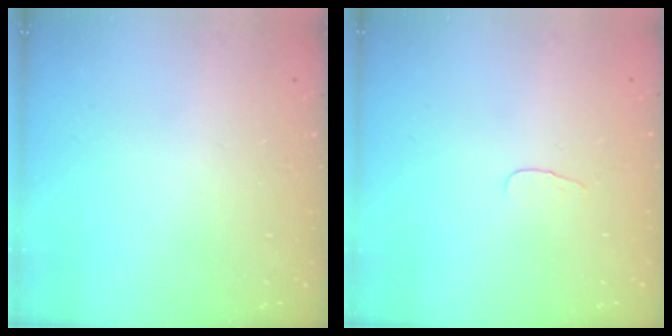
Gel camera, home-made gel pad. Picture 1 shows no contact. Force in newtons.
{"total": 2.8, "press": 2.8, "slide": 0.3}